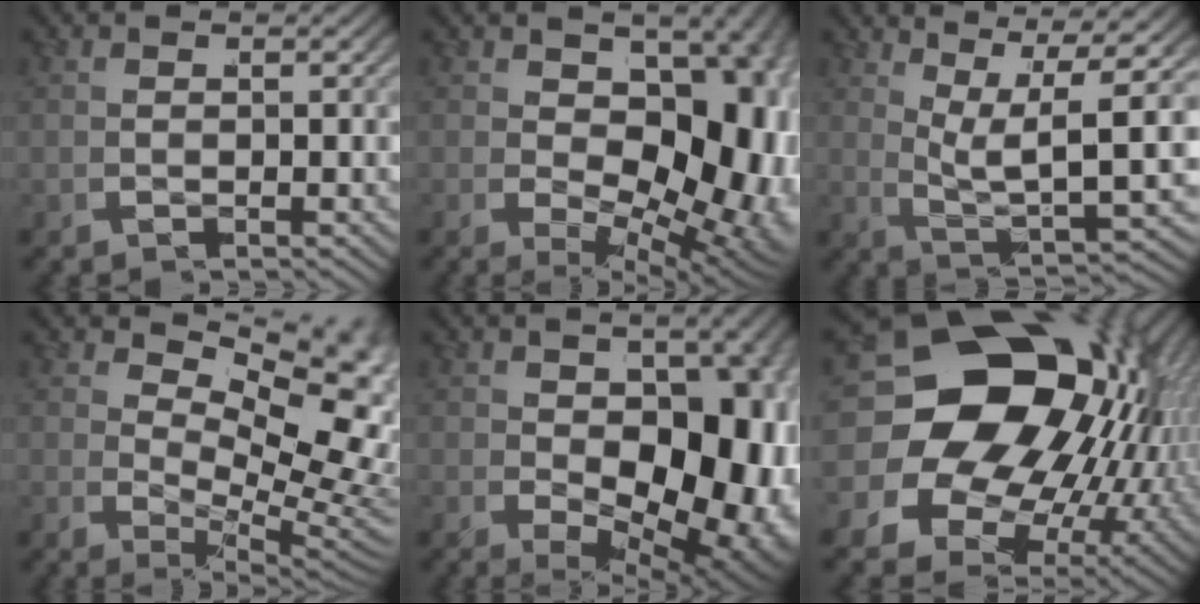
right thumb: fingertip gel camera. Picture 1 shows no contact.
{"total": 13.4, "force": [-1.0, 8.3, 10.5], "torque": [-0.174, -0.059, 0.021]}
{"total": 7.8, "force": [3.4, 2.7, 6.4], "torque": [-0.112, -0.006, 0.065]}
{"total": 10.1, "force": [2.3, 5.5, 8.2], "torque": [-0.108, -0.023, 0.049]}
{"total": 14.2, "force": [-1.0, 8.6, 11.3], "torque": [-0.187, -0.064, 0.022]}
{"total": 26.9, "force": [2.3, 20.0, 17.8], "torque": [-0.308, -0.042, 0.031]}